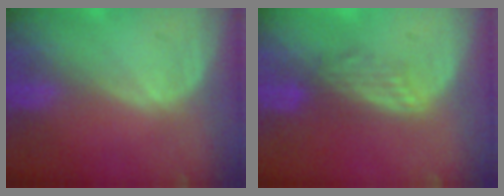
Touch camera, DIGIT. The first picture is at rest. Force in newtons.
{"total": 3.3, "press": 3.1, "slide": 1.2}